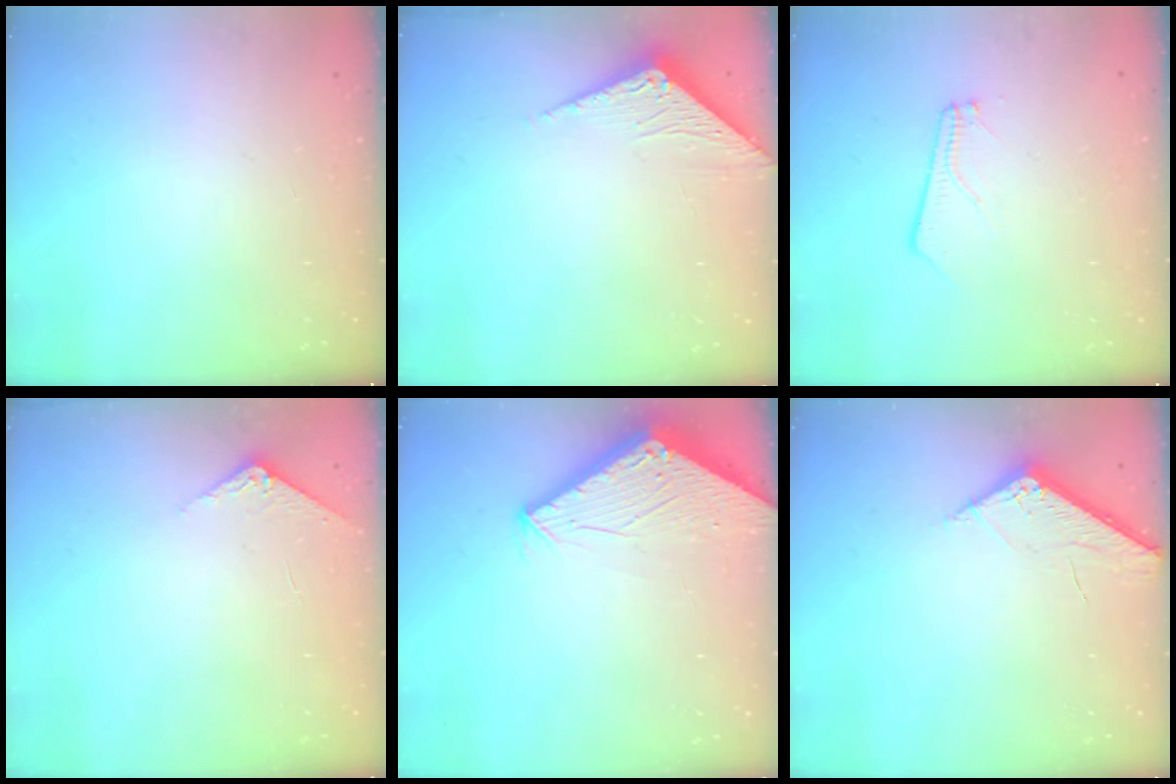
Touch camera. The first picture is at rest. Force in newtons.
{"total": 3.3, "press": 3.3, "slide": 0.3}
{"total": 2.5, "press": 2.5, "slide": 0.3}
{"total": 3.7, "press": 3.7, "slide": 0.4}
{"total": 2.8, "press": 2.8, "slide": 0.2}
{"total": 5.2, "press": 5.2, "slide": 0.6}